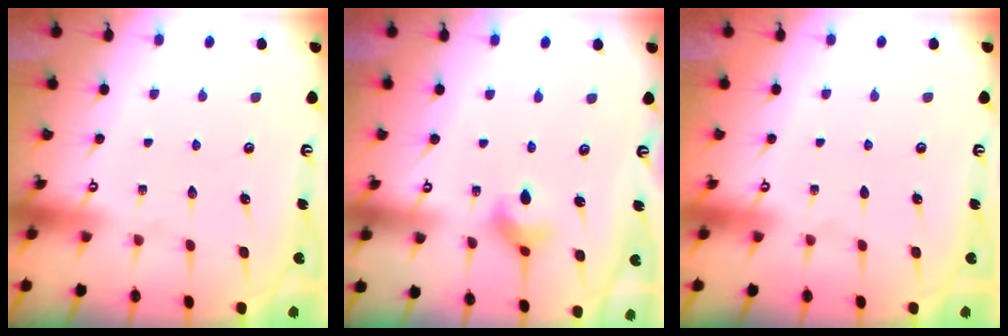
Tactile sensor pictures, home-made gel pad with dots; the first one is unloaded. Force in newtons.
{"total": 5.4, "press": 5.4, "slide": 0.6}
{"total": 0.0}